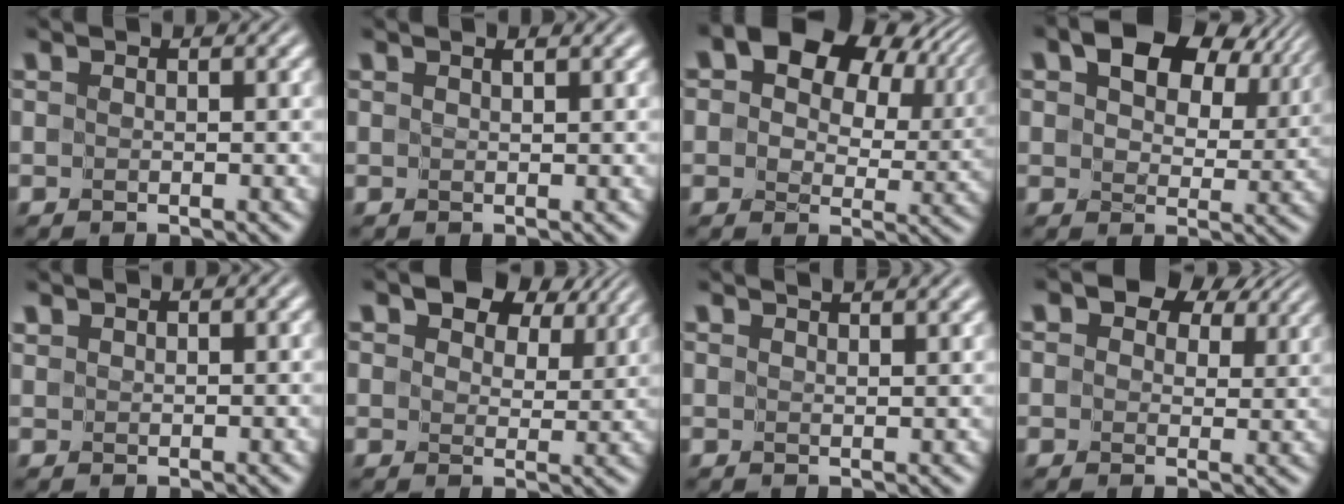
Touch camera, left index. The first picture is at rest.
{"total": 0.6, "force": [0.5, -0.2, 0.3], "torque": [-0.004, 0.001, 0.009]}
{"total": 15.8, "force": [7.8, 10.1, 9.4], "torque": [-0.140, 0.035, 0.118]}
{"total": 8.4, "force": [4.8, 4.7, 5.0], "torque": [-0.086, 0.004, 0.078]}
{"total": 0.9, "force": [0.9, 0.2, 0.0], "torque": [0.000, 0.002, 0.017]}
{"total": 6.9, "force": [4.7, 3.4, 3.7], "torque": [-0.061, 0.004, 0.069]}
{"total": 2.3, "force": [2.1, 0.3, 0.9], "torque": [0.001, 0.006, 0.015]}
{"total": 6.6, "force": [4.1, 3.6, 3.7], "torque": [-0.057, 0.006, 0.046]}